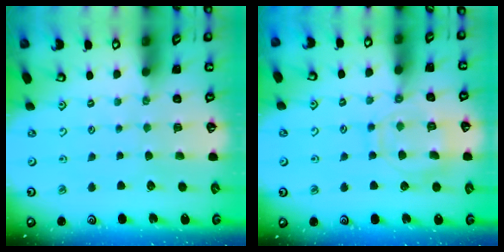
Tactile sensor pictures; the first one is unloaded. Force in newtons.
{"total": 10.9, "press": 10.9, "slide": 1.0}